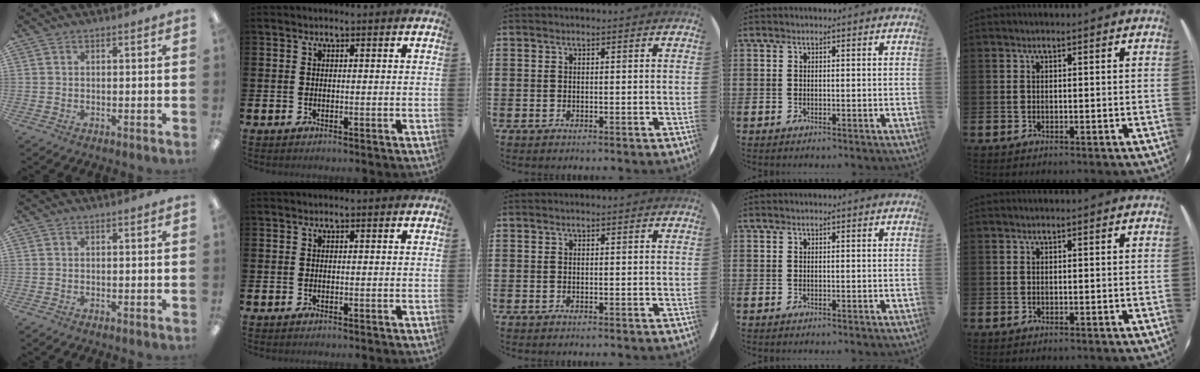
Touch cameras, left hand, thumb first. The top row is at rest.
{}